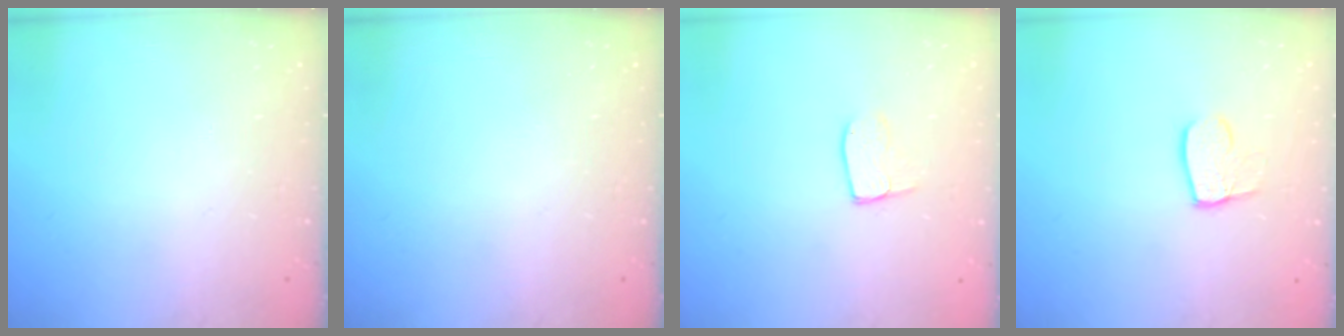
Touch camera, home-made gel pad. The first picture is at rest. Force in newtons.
{"total": 0.0}
{"total": 5.3, "press": 5.3, "slide": 0.4}
{"total": 7.7, "press": 7.7, "slide": 0.7}